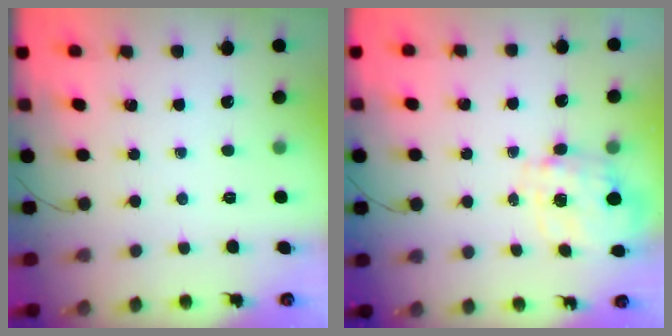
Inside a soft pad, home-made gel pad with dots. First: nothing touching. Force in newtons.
{"total": 2.5, "press": 2.3, "slide": 1.0}